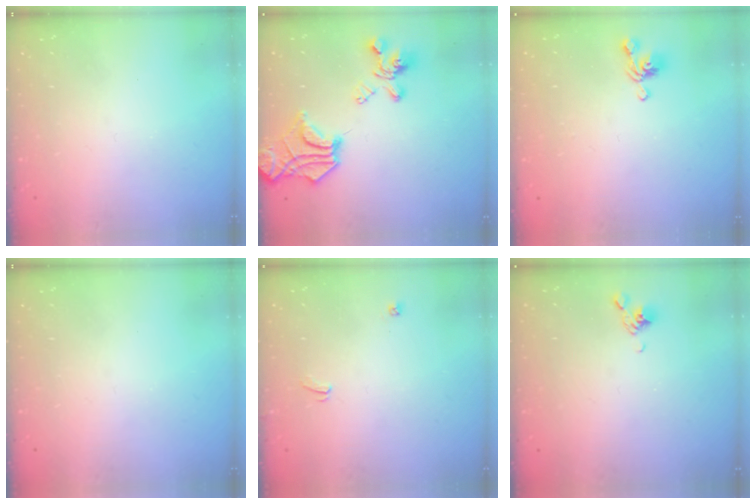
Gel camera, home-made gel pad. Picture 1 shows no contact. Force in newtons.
{"total": 15.5, "press": 15.0, "slide": 3.7}
{"total": 4.8, "press": 4.8, "slide": 0.2}
{"total": 0.0}
{"total": 2.1, "press": 2.1, "slide": 0.3}
{"total": 6.2, "press": 6.2, "slide": 1.0}